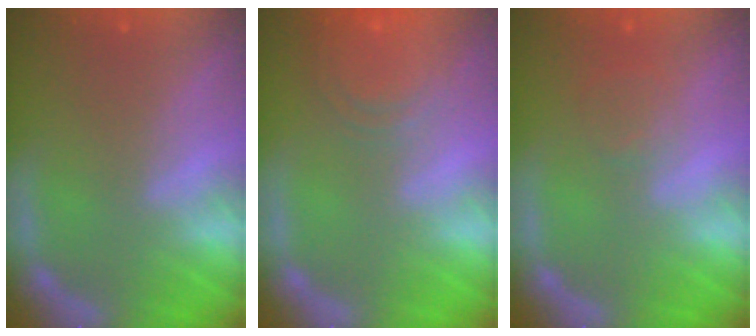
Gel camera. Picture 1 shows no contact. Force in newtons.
{"total": 6.9}
{"total": 2.0}